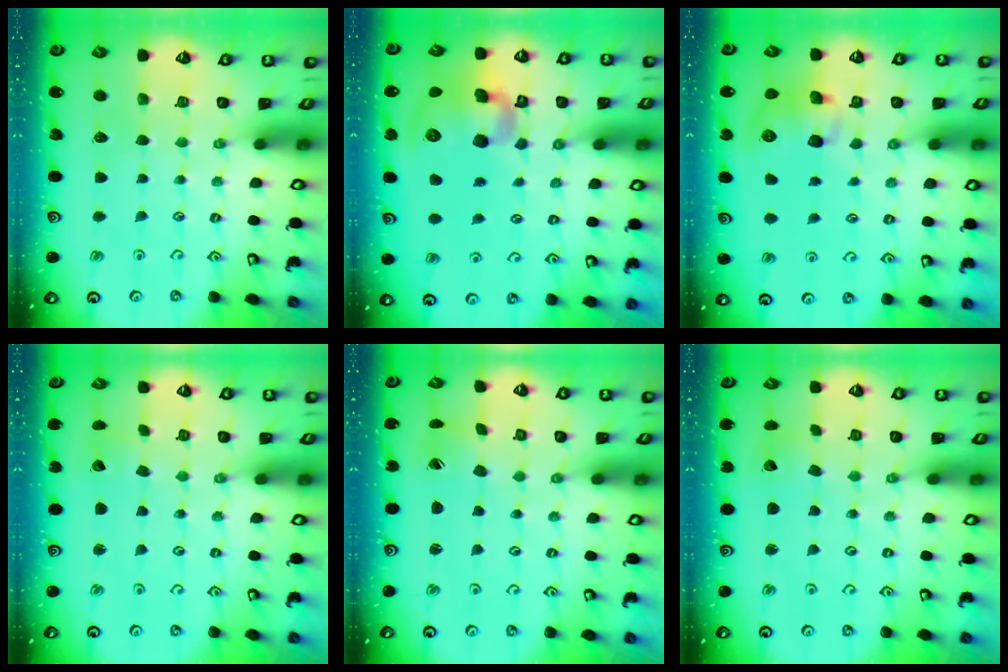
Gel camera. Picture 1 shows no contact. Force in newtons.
{"total": 15.0, "press": 14.8, "slide": 2.4}
{"total": 9.0, "press": 8.9, "slide": 1.0}
{"total": 1.4, "press": 1.3, "slide": 0.2}
{"total": 1.9, "press": 1.8, "slide": 0.2}
{"total": 1.8, "press": 1.7, "slide": 0.3}